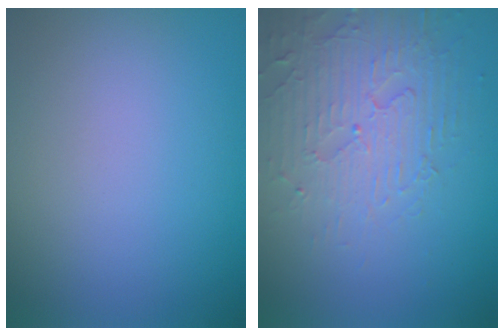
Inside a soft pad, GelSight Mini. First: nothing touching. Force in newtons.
{"total": 4.1, "press": 4.1, "slide": 0.4}